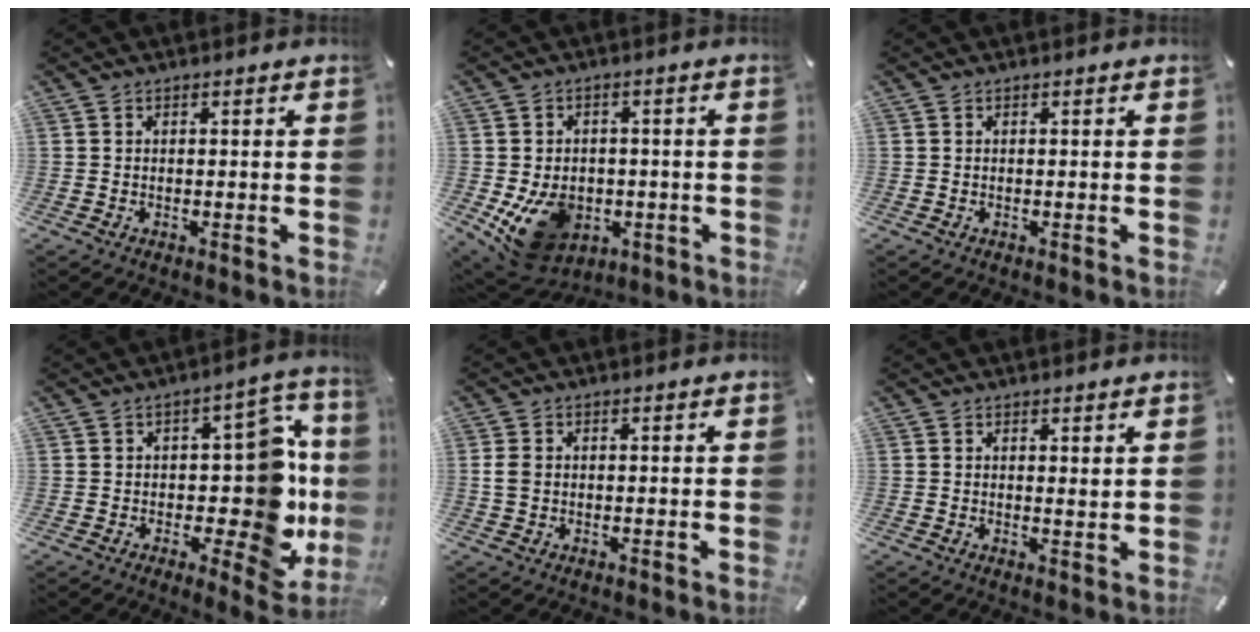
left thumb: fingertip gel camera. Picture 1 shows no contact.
{"total": 13.6, "force": [-4.0, 10.4, 7.8], "torque": [-0.147, 0.016, -0.063]}
{"total": 0.0}
{"total": 21.1, "force": [-1.2, 11.3, 17.8], "torque": [-0.202, -0.002, -0.011]}
{"total": 2.7, "force": [0.2, 2.1, 1.8], "torque": [-0.042, 0.003, 0.002]}
{"total": 1.5, "force": [1.4, 0.4, 0.2], "torque": [0.003, -0.007, 0.025]}